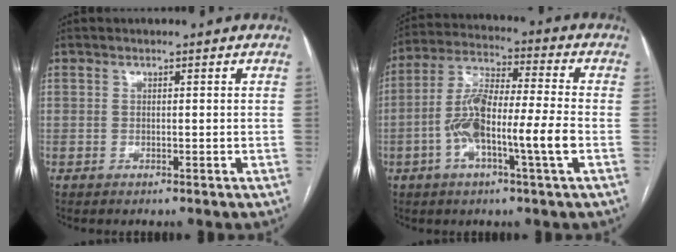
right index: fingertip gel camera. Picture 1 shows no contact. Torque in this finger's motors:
{"motor_torque": [1.66, -0.48, 0.58, 0.21]}